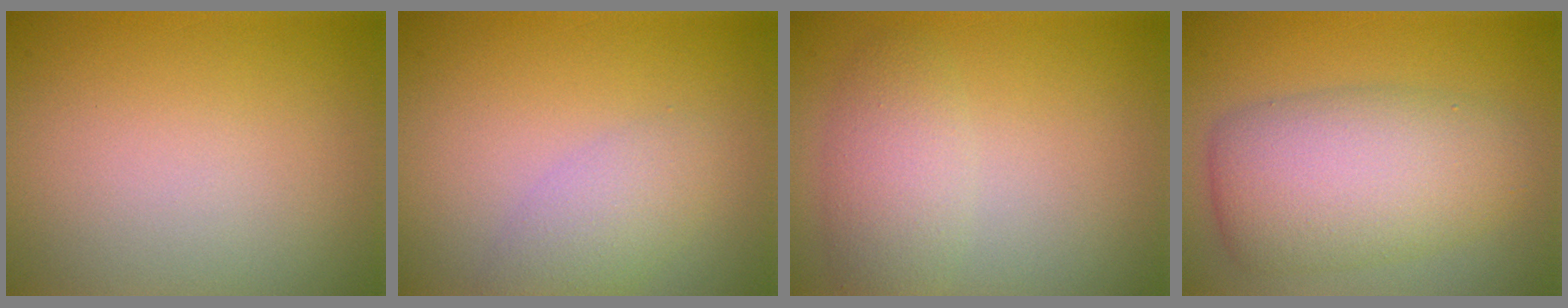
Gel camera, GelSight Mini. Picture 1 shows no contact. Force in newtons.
{"total": 2.7, "press": 2.7, "slide": 0.1}
{"total": 3.1, "press": 3.1, "slide": 0.0}
{"total": 7.5, "press": 7.5, "slide": 0.1}